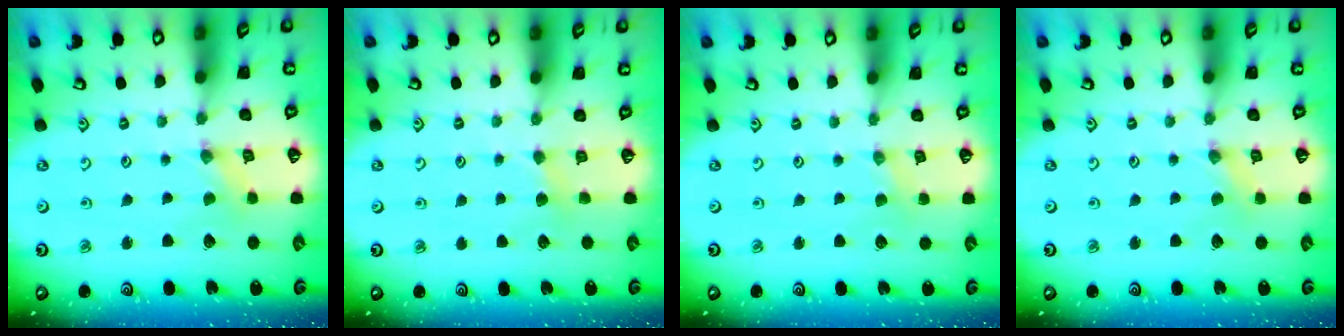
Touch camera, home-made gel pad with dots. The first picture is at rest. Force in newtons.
{"total": 3.0, "press": 3.0, "slide": 0.2}
{"total": 0.0}
{"total": 0.0}